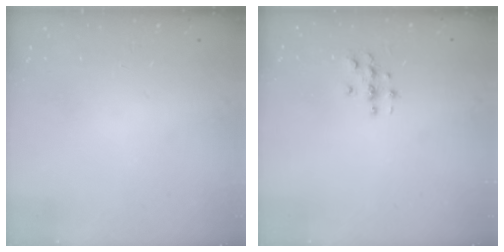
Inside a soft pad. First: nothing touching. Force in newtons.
{"total": 2.8, "press": 2.8, "slide": 0.3}